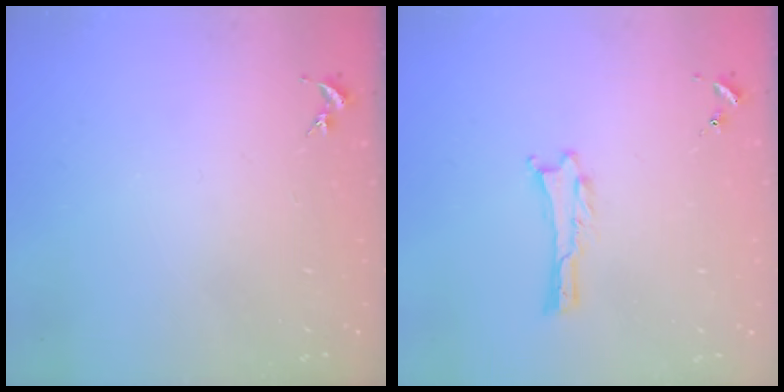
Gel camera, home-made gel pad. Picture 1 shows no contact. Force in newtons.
{"total": 0.0}